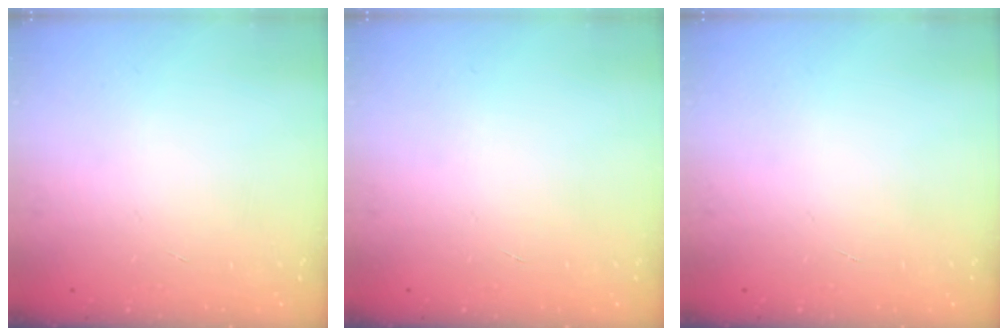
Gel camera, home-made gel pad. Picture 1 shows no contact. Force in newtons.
{"total": 0.0}
{"total": 0.0}